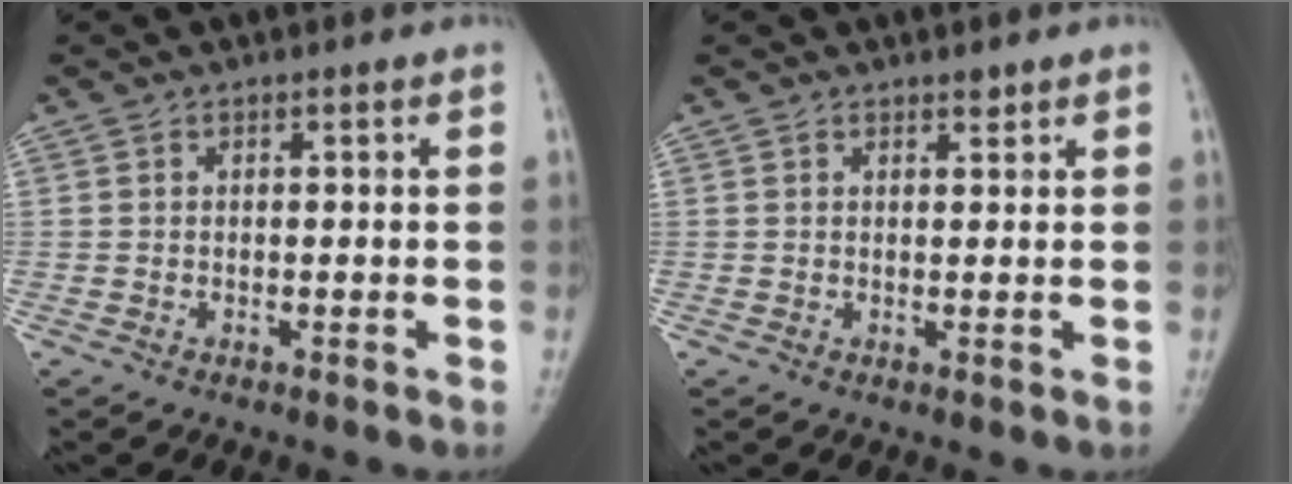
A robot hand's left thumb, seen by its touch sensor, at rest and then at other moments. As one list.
[{"total": 1.0, "force": [0.8, 0.4, 0.4], "torque": [-0.002, -0.006, 0.012]}]